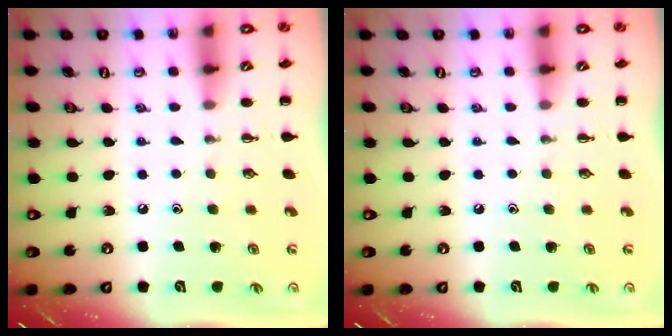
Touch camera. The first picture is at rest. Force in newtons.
{"total": 0.0}